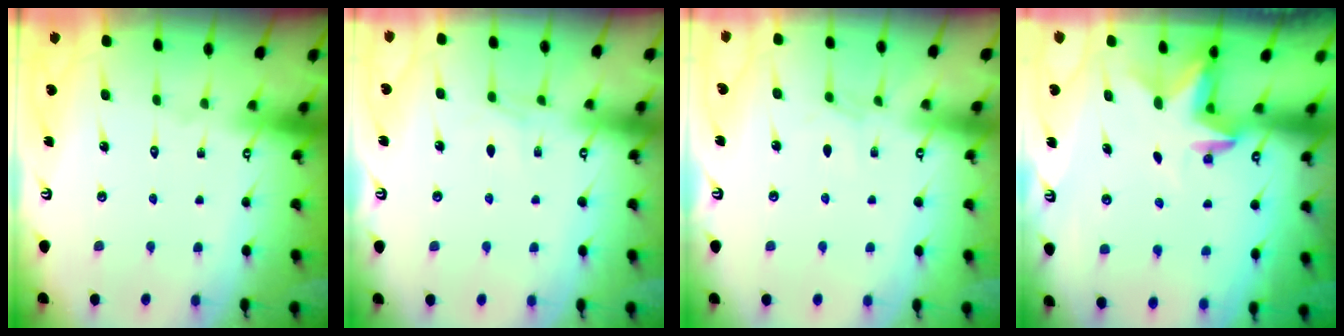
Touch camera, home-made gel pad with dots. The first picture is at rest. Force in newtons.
{"total": 4.1, "press": 4.1, "slide": 0.5}
{"total": 2.9, "press": 2.8, "slide": 0.5}
{"total": 2.5, "press": 2.5, "slide": 0.4}